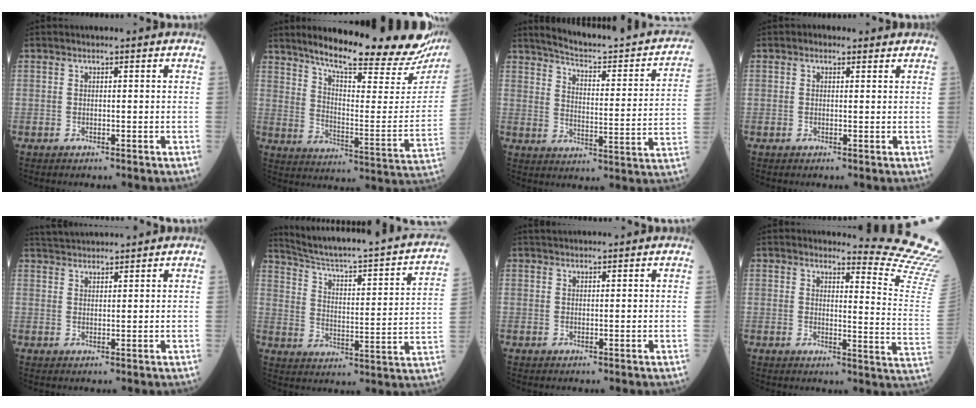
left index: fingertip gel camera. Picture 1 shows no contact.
{"total": 25.3, "force": [21.6, 2.8, 12.9], "torque": [-0.197, -0.080, 0.281]}
{"total": 19.9, "force": [17.5, 2.8, 9.1], "torque": [-0.118, -0.046, 0.213]}
{"total": 0.9, "force": [0.4, 0.8, 0.1], "torque": [-0.001, -0.001, -0.003]}
{"total": 5.7, "force": [5.6, 0.3, 1.3], "torque": [-0.029, 0.032, 0.092]}
{"total": 24.1, "force": [20.3, 1.2, 12.8], "torque": [-0.186, -0.038, 0.269]}
{"total": 3.6, "force": [3.5, 0.5, 1.0], "torque": [-0.013, 0.030, 0.048]}
{"total": 13.1, "force": [12.8, -2.6, 0.1], "torque": [-0.001, -0.175, 0.120]}